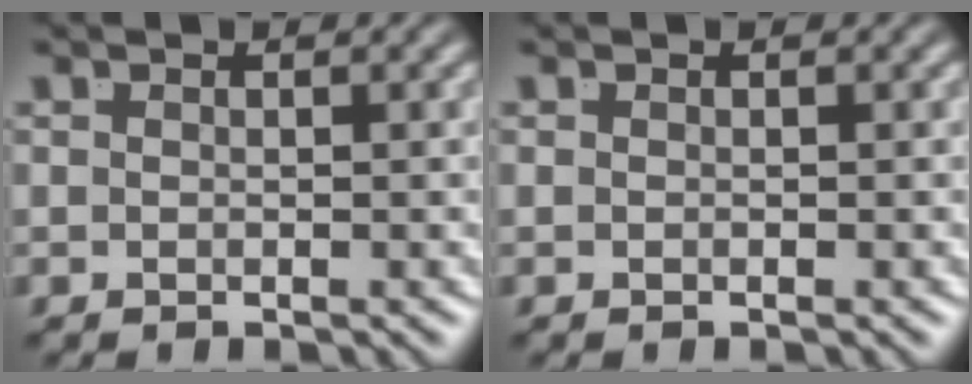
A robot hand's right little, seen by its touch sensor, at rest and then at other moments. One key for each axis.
{"total": 0.0}